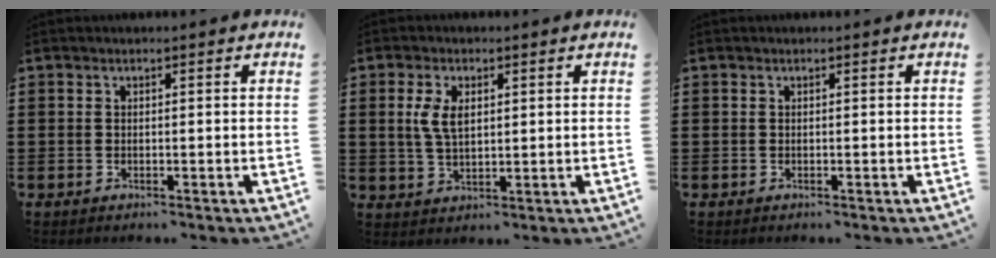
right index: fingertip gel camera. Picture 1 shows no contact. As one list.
[{"total": 4.6, "force": [1.2, 1.9, 4.0], "torque": [-0.086, 0.007, 0.019]}, {"total": 0.0}]